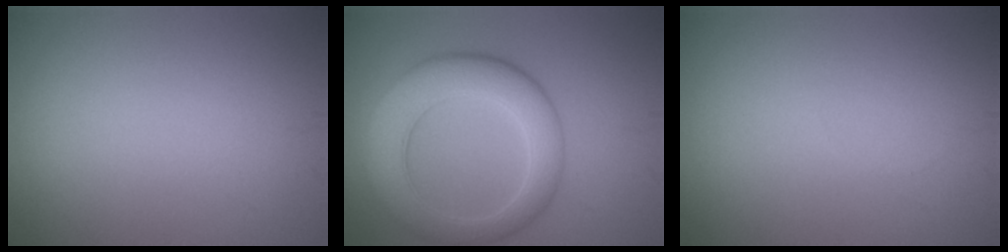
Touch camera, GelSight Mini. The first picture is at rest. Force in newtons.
{"total": 7.4, "press": 7.4, "slide": 0.1}
{"total": 0.0}